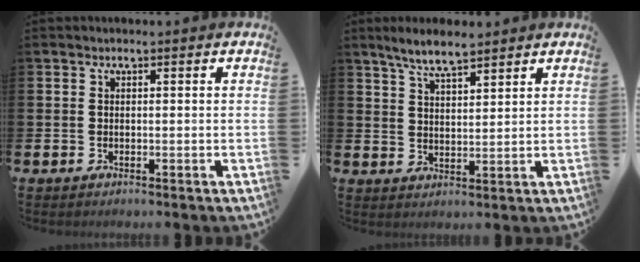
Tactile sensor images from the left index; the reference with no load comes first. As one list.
[{"total": 5.9, "force": [5.3, 1.1, 2.4], "torque": [-0.054, -0.015, 0.095]}]